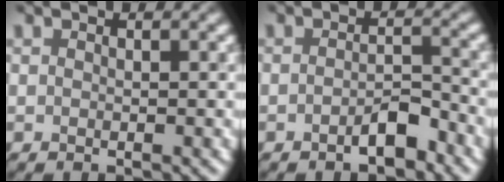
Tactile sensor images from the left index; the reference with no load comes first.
{"total": 2.4, "force": [-2.2, 0.4, 0.9], "torque": [-0.017, 0.005, -0.027]}